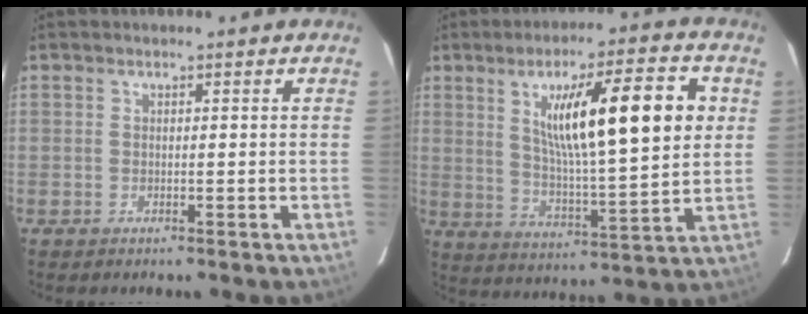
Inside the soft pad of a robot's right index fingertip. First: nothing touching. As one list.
[{"total": 17.6, "force": [5.0, 2.3, 16.8], "torque": [-0.270, 0.008, 0.081]}]